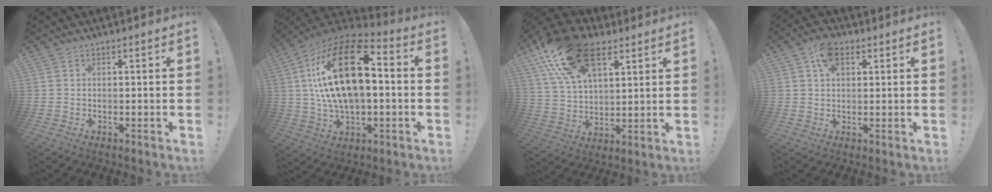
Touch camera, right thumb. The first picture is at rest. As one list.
[{"total": 23.6, "force": [3.6, 12.4, 19.8], "torque": [-0.368, -0.004, 0.061]}, {"total": 20.1, "force": [10.9, 11.6, 12.3], "torque": [-0.229, -0.045, 0.197]}, {"total": 6.8, "force": [2.8, 4.2, 4.6], "torque": [-0.072, 0.000, 0.052]}]